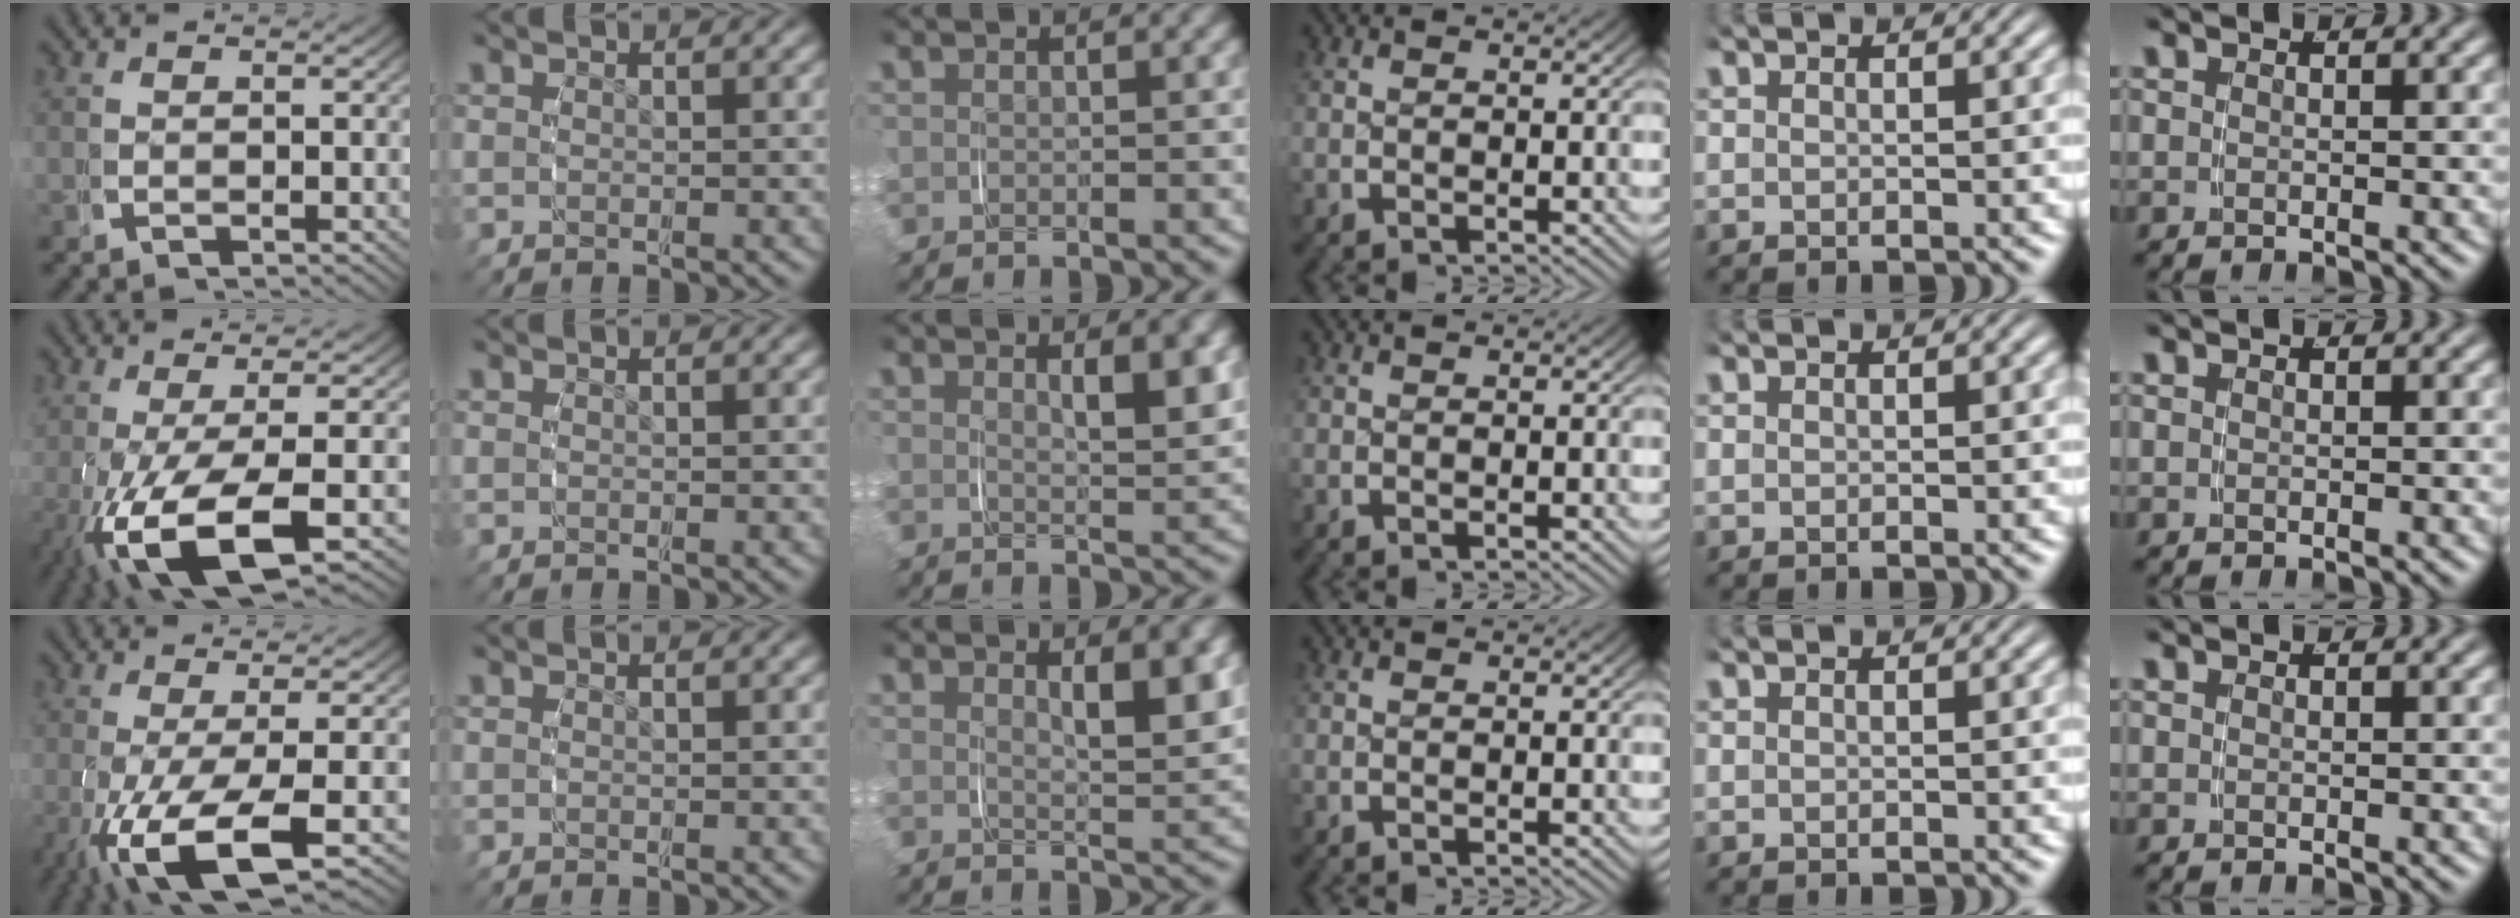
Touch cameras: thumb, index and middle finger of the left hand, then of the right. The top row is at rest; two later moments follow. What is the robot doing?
{"motion": "grasp_and_lifting", "object": "phone"}